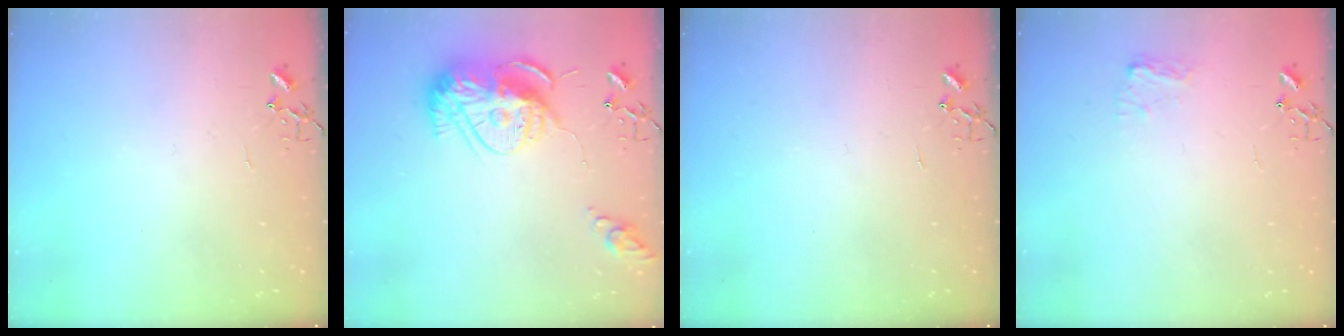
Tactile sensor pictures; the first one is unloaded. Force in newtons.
{"total": 16.0, "press": 16.0, "slide": 1.5}
{"total": 0.0}
{"total": 6.6, "press": 6.6, "slide": 0.2}